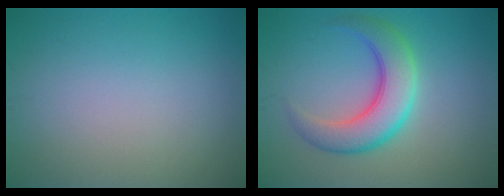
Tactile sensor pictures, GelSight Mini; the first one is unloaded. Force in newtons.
{"total": 5.9, "press": 5.9, "slide": 0.3}